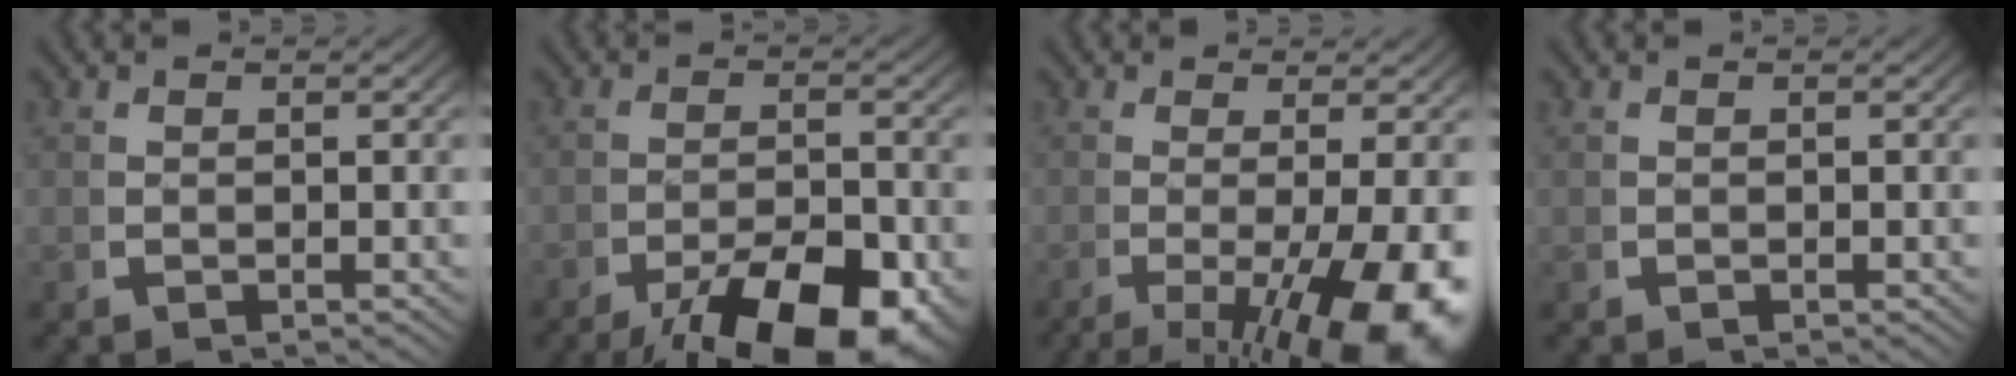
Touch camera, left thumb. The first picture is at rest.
{"total": 9.7, "force": [-5.4, 4.3, 6.9], "torque": [-0.105, -0.037, -0.071]}
{"total": 10.7, "force": [-3.7, 4.8, 8.8], "torque": [-0.145, -0.046, -0.033]}
{"total": 0.0}